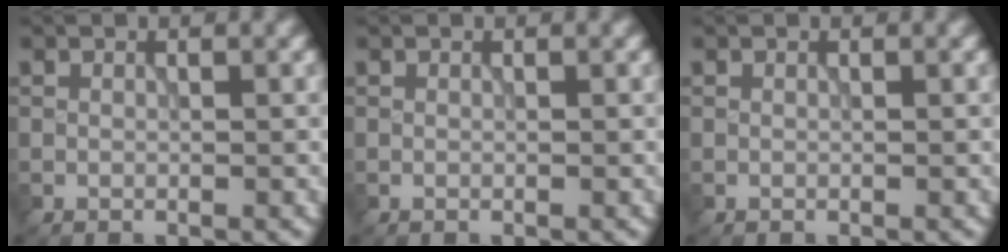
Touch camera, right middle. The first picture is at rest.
{"total": 0.0}
{"total": 0.0}